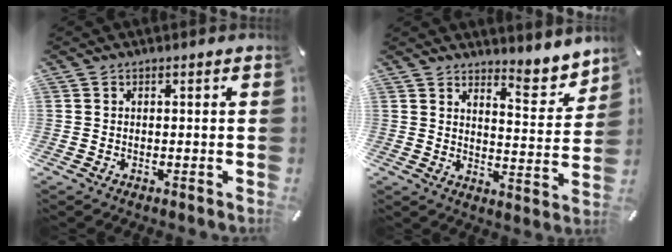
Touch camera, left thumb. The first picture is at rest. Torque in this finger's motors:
{"motor_torque": [0.87, -0.40, -0.04, -0.01, 0.00]}